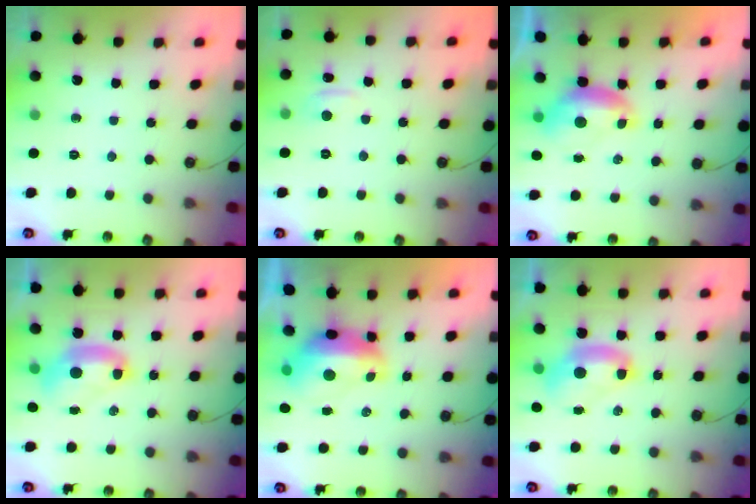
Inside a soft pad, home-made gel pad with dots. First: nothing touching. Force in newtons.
{"total": 1.6, "press": 1.5, "slide": 0.5}
{"total": 0.9, "press": 0.8, "slide": 0.3}
{"total": 2.7, "press": 2.7, "slide": 0.1}
{"total": 2.8, "press": 2.7, "slide": 0.8}
{"total": 2.5, "press": 2.5, "slide": 0.1}